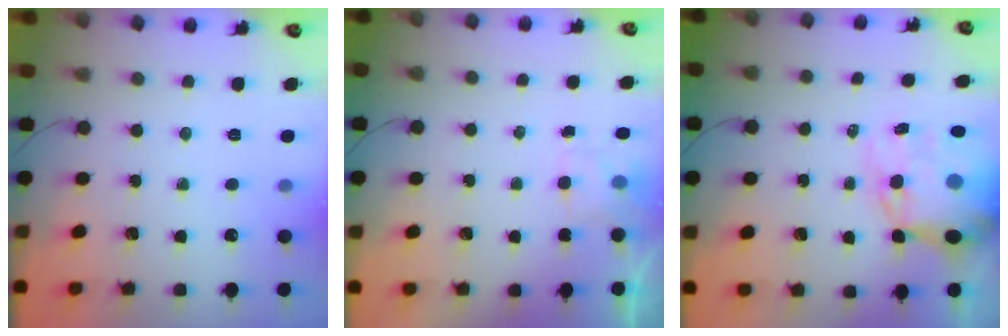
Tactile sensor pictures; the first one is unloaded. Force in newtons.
{"total": 1.4, "press": 0.7, "slide": 1.2}
{"total": 13.7, "press": 13.3, "slide": 3.4}